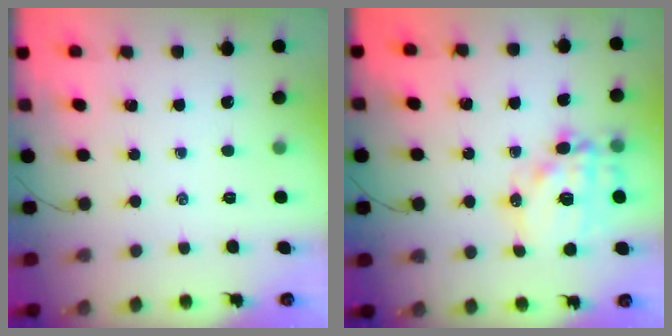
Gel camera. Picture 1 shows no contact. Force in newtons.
{"total": 15.3, "press": 14.9, "slide": 3.4}